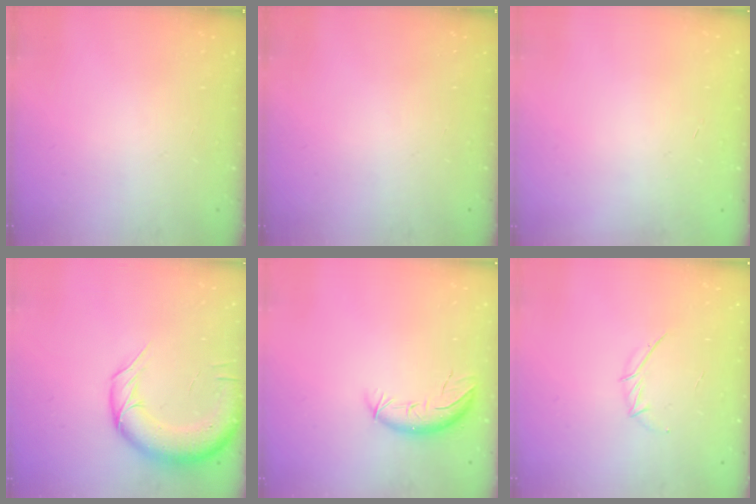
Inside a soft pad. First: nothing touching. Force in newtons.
{"total": 0.0}
{"total": 0.6, "press": 0.5, "slide": 0.2}
{"total": 13.9, "press": 13.4, "slide": 3.7}
{"total": 9.6, "press": 9.3, "slide": 2.5}
{"total": 4.0, "press": 4.0, "slide": 0.7}